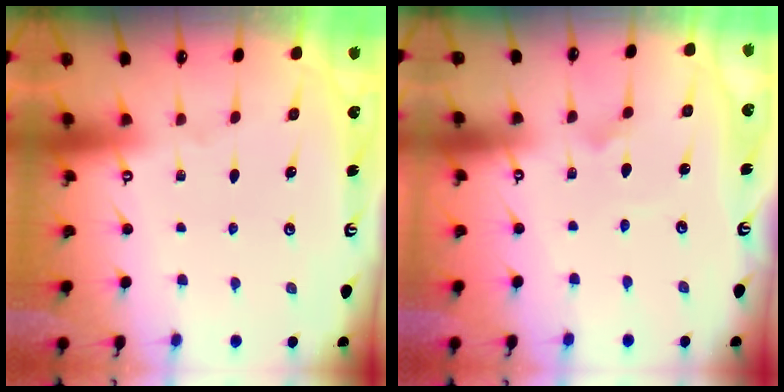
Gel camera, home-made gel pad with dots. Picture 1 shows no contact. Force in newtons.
{"total": 1.5, "press": 1.5, "slide": 0.0}